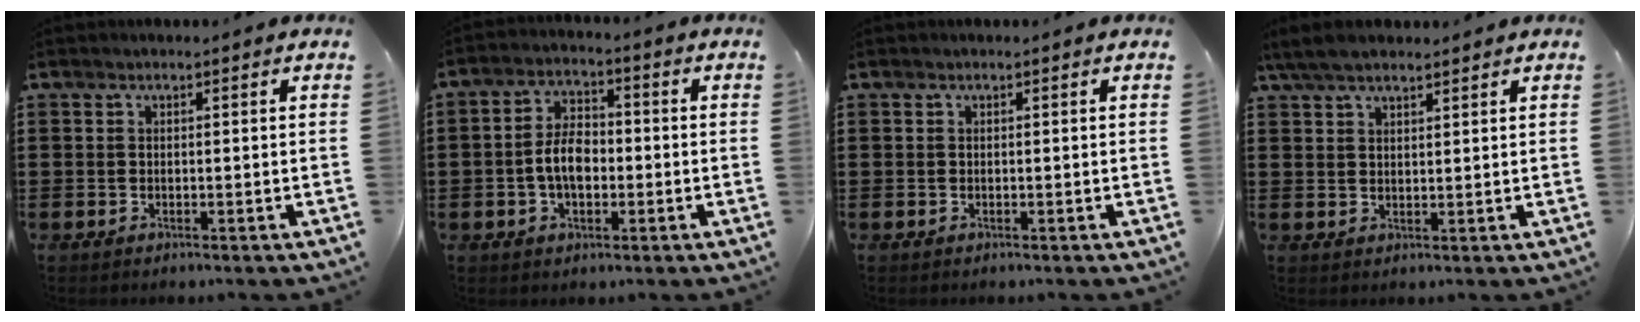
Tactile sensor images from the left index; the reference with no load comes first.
{"total": 5.8, "force": [-0.9, 3.3, 4.7], "torque": [-0.100, 0.007, -0.021]}
{"total": 0.0}
{"total": 4.2, "force": [3.4, 1.1, 2.2], "torque": [-0.050, 0.002, 0.064]}